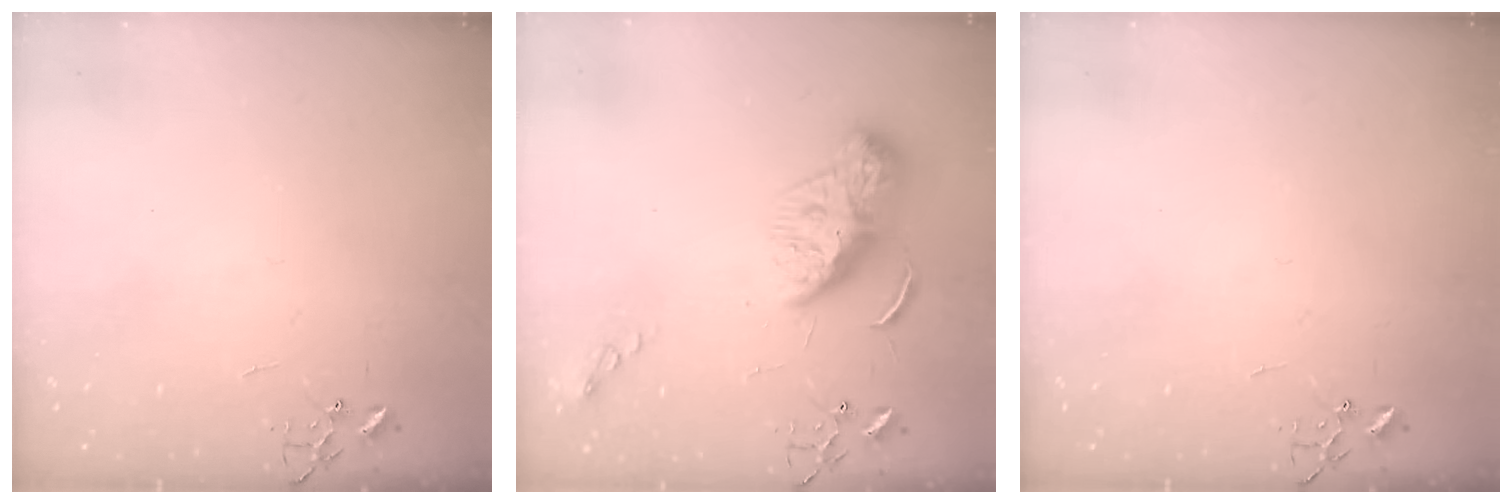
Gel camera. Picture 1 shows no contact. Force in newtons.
{"total": 10.0, "press": 10.0, "slide": 0.9}
{"total": 0.0}